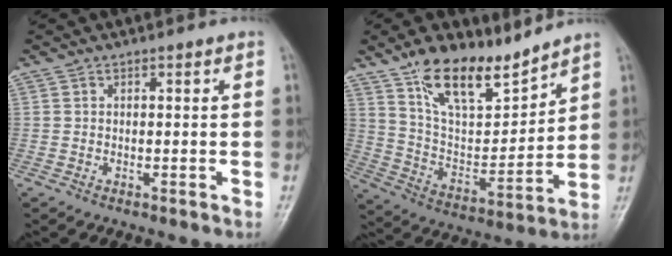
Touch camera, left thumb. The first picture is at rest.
{"total": 15.3, "force": [11.6, 5.9, 8.1], "torque": [-0.107, -0.068, 0.219]}